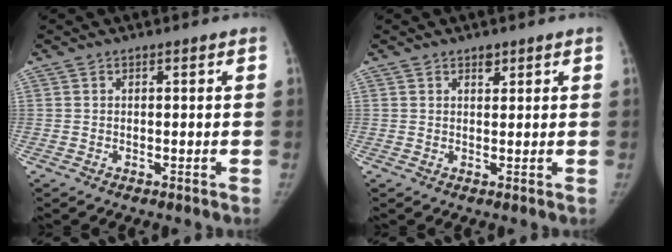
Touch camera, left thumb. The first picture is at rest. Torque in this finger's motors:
{"motor_torque": [0.14, -0.07, 0.53, -0.45, 0.05]}